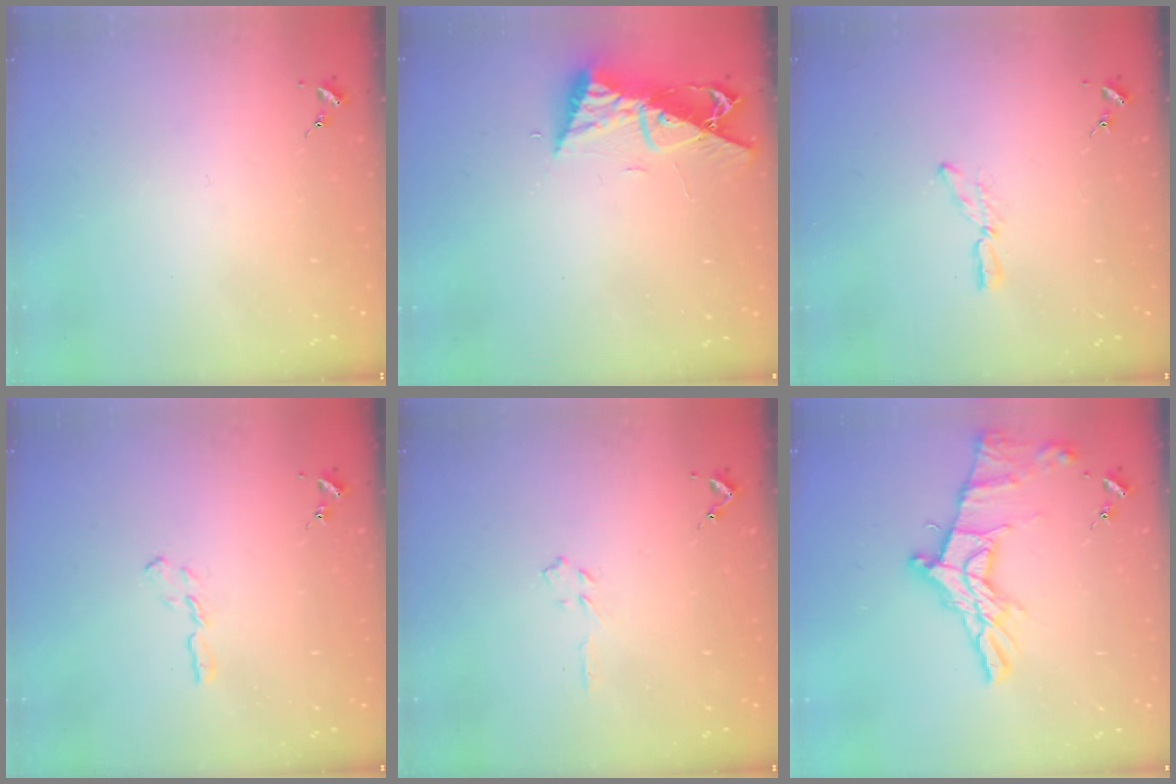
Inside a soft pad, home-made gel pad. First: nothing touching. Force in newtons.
{"total": 9.7, "press": 9.7, "slide": 0.7}
{"total": 6.9, "press": 6.9, "slide": 0.4}
{"total": 3.9, "press": 3.9, "slide": 0.4}
{"total": 3.2, "press": 3.1, "slide": 0.4}
{"total": 16.2, "press": 16.1, "slide": 1.0}